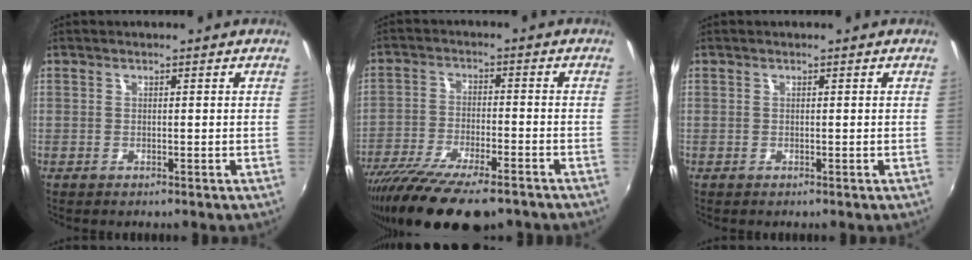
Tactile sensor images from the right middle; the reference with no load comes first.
{"total": 18.0, "force": [-13.8, 4.7, 10.6], "torque": [-0.213, -0.052, -0.228]}
{"total": 0.0}